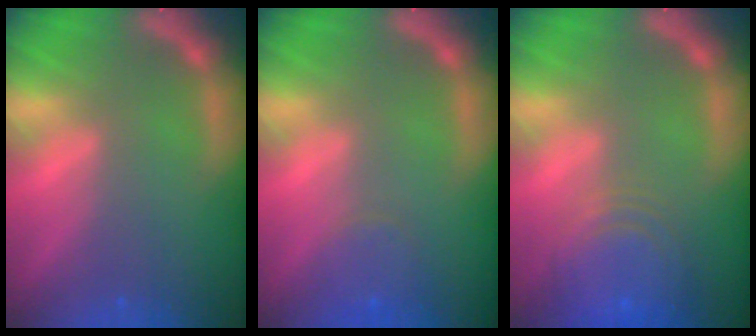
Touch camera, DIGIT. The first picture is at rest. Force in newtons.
{"total": 2.4}
{"total": 8.5}